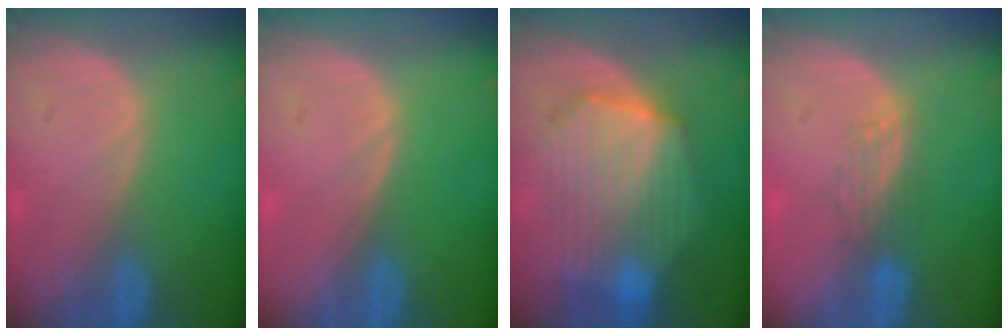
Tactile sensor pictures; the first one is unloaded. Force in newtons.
{"total": 0.0}
{"total": 10.8, "press": 10.8, "slide": 0.7}
{"total": 2.8, "press": 2.4, "slide": 1.4}